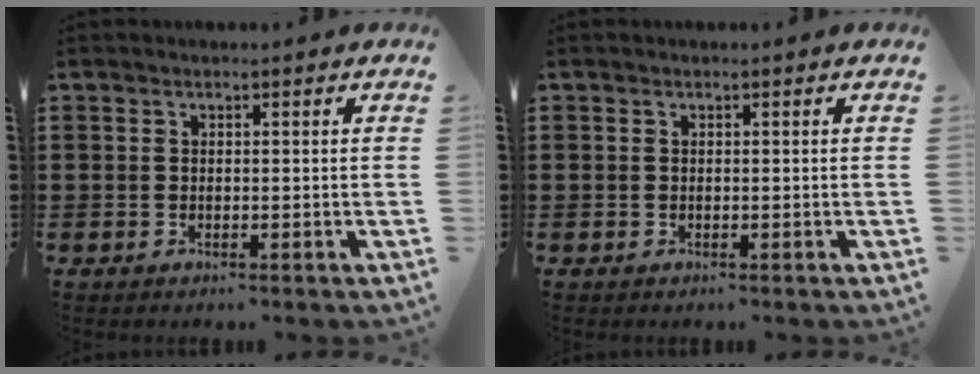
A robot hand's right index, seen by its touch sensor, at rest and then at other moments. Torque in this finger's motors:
{"motor_torque": [0.63, 0.83, -0.01, -0.06]}